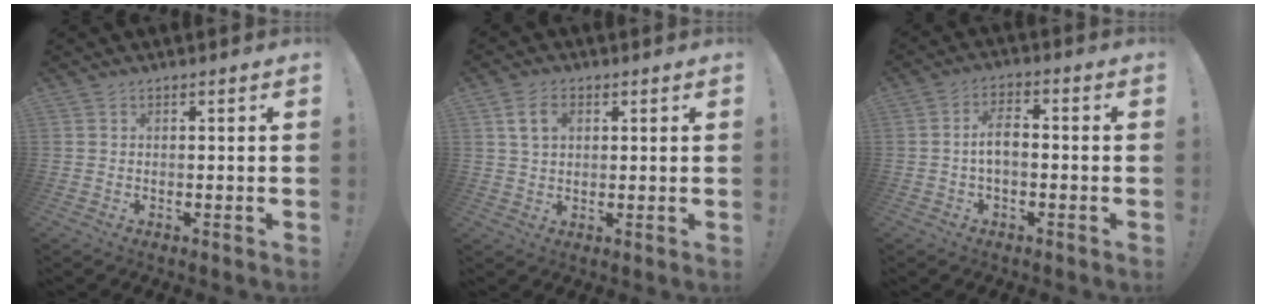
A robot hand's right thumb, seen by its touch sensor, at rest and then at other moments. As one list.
[{"total": 6.1, "force": [2.2, 4.1, 4.0], "torque": [-0.073, 0.007, 0.044]}, {"total": 6.1, "force": [-0.4, 2.9, 5.3], "torque": [-0.090, 0.006, -0.007]}]